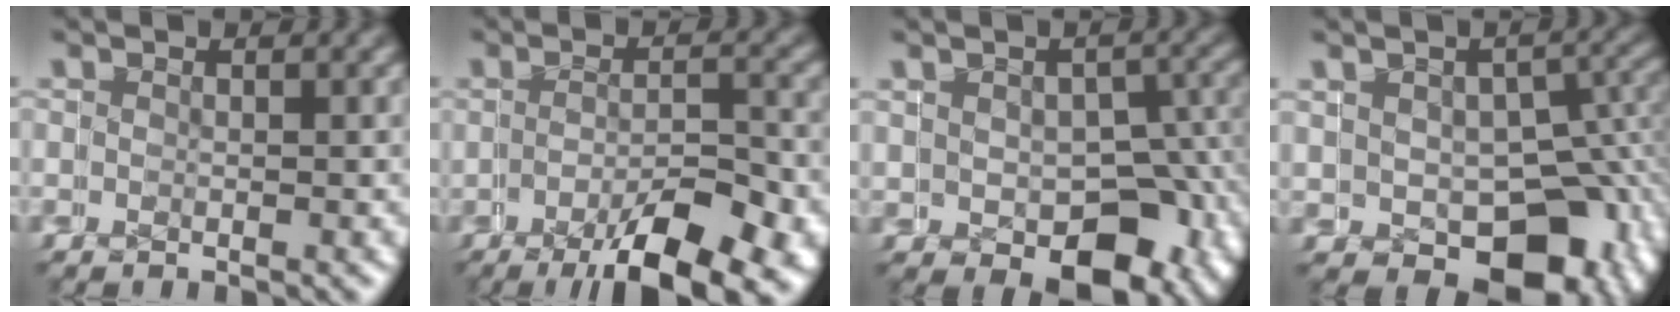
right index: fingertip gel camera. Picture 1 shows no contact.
{"total": 7.2, "force": [-5.1, 1.6, 4.8], "torque": [-0.041, -0.005, -0.071]}
{"total": 6.6, "force": [-3.2, 4.0, 4.1], "torque": [-0.035, -0.021, -0.043]}
{"total": 8.4, "force": [-4.6, 5.5, 4.3], "torque": [-0.044, -0.033, -0.063]}